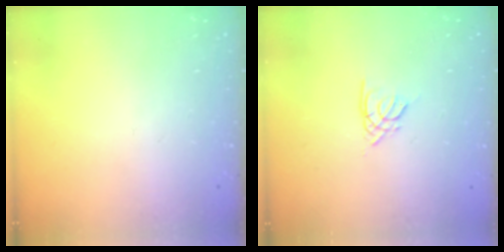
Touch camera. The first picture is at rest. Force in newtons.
{"total": 2.1, "press": 2.1, "slide": 0.4}